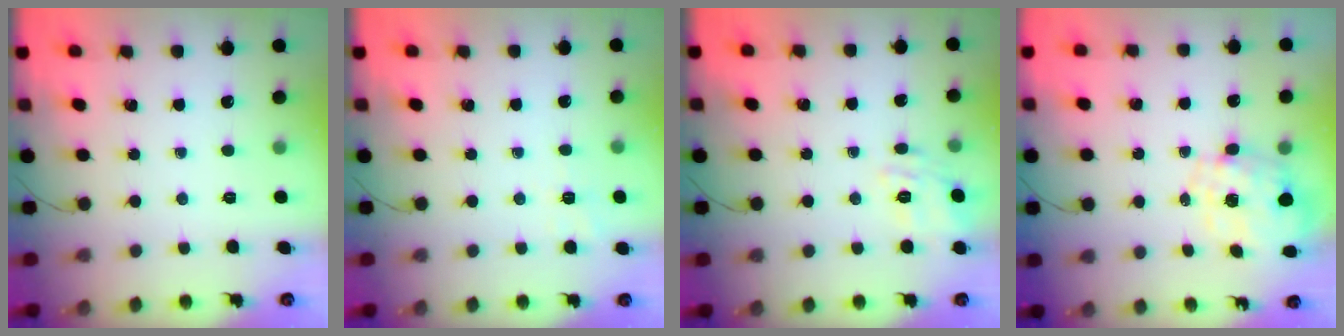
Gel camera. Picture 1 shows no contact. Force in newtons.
{"total": 2.4, "press": 1.2, "slide": 2.0}
{"total": 6.6, "press": 6.5, "slide": 1.2}
{"total": 2.3, "press": 2.1, "slide": 1.0}